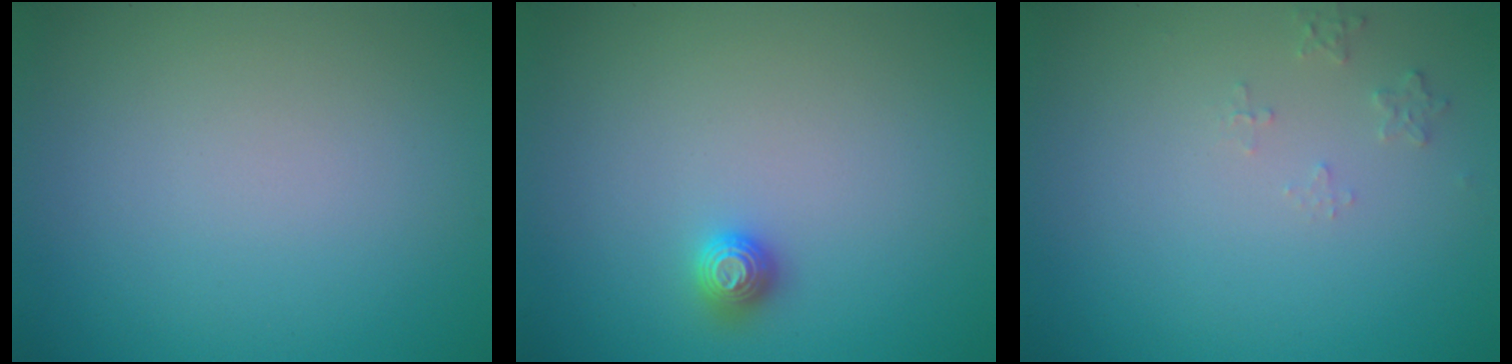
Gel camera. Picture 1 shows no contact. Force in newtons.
{"total": 1.1, "press": 1.1, "slide": 0.2}
{"total": 1.1, "press": 1.1, "slide": 0.2}